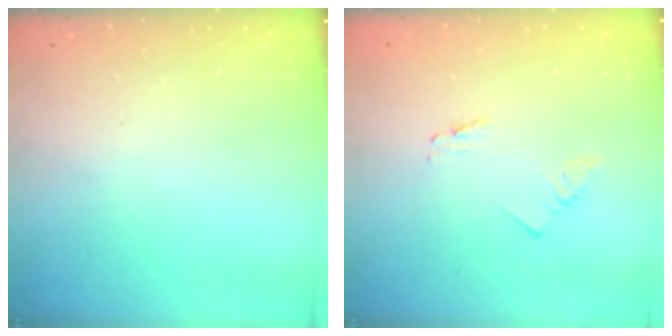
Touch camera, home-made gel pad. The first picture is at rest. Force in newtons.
{"total": 0.6, "press": 0.6, "slide": 0.1}